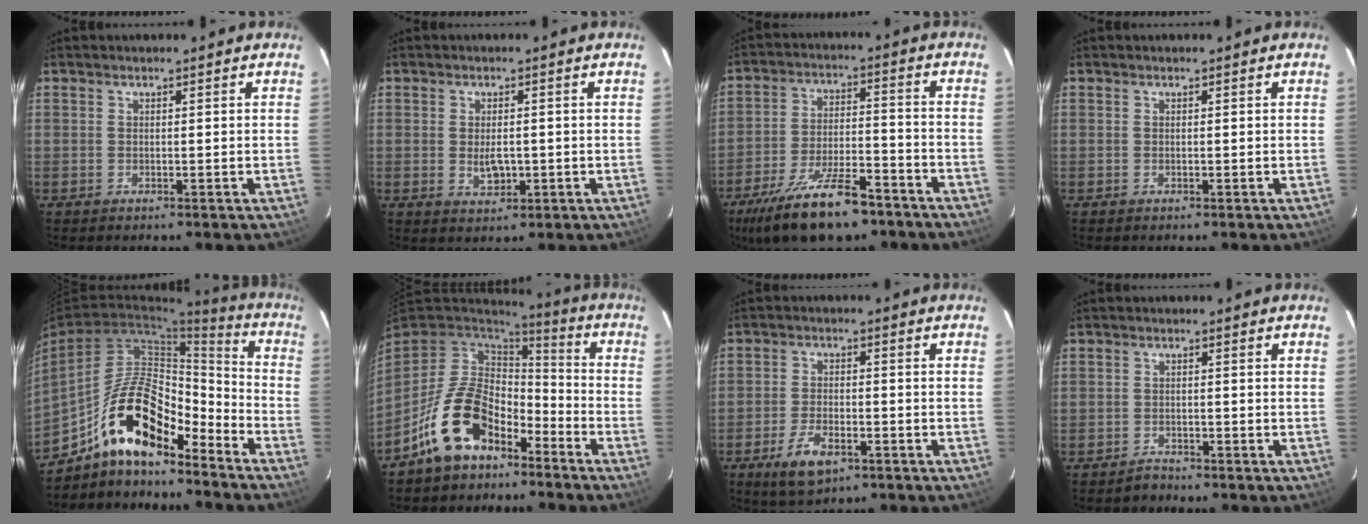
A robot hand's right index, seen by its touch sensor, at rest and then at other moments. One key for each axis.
{"total": 3.7, "fx": -0.6, "fy": 2.3, "fz": 2.9, "tx": -0.048, "ty": -0.005, "tz": -0.006}
{"total": 18.2, "fx": -13.2, "fy": 6.1, "fz": 10.9, "tx": -0.220, "ty": -0.026, "tz": -0.210}
{"total": 0.0}
{"total": 16.5, "fx": -11.7, "fy": 5.6, "fz": 10.1, "tx": -0.183, "ty": 0.022, "tz": -0.208}
{"total": 15.2, "fx": -9.2, "fy": 9.2, "fz": 7.9, "tx": -0.171, "ty": 0.028, "tz": -0.146}
{"total": 7.6, "fx": -4.2, "fy": 3.6, "fz": 5.2, "tx": -0.117, "ty": -0.005, "tz": -0.070}
{"total": 1.9, "fx": -1.6, "fy": 1.0, "fz": -0.4, "tx": 0.004, "ty": 0.006, "tz": -0.026}